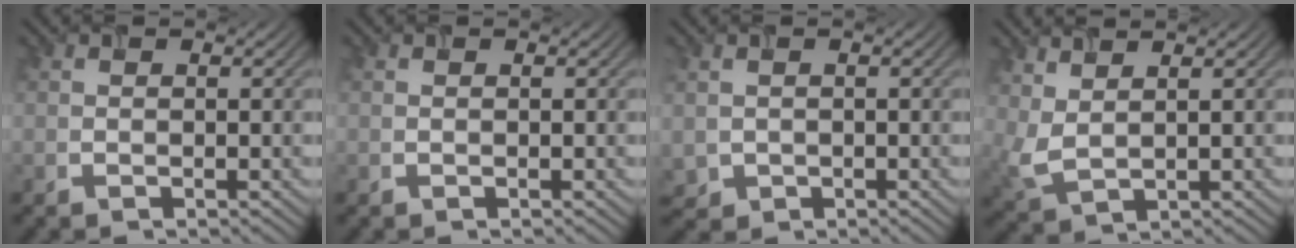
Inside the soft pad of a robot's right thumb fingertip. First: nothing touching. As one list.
[{"total": 0.0}, {"total": 1.7, "force": [0.0, 1.6, 0.4], "torque": [-0.019, -0.010, 0.004]}, {"total": 4.1, "force": [2.3, 1.8, 2.9], "torque": [-0.087, 0.003, 0.052]}]